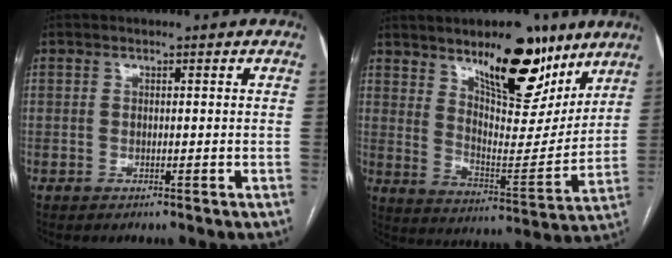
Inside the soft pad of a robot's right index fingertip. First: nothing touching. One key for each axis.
{"total": 16.5, "fx": 11.0, "fy": 5.4, "fz": 11.0, "tx": -0.156, "ty": -0.014, "tz": 0.181}